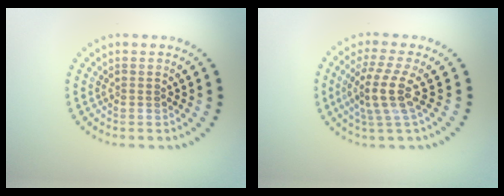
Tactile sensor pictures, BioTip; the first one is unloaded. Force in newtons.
{"total": 3.5, "press": 2.8, "slide": 2.2}